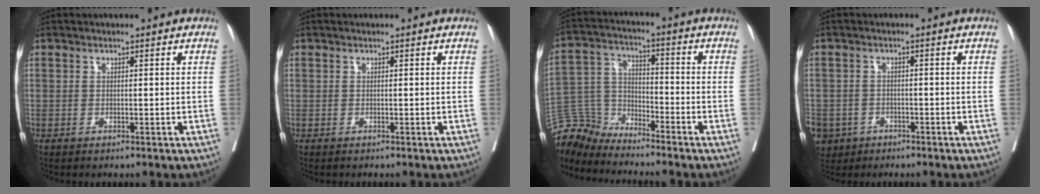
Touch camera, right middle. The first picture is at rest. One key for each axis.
{"total": 0.0}
{"total": 7.4, "fx": -7.1, "fy": 0.4, "fz": -1.7, "tx": 0.021, "ty": 0.024, "tz": -0.147}
{"total": 8.2, "fx": -4.2, "fy": 6.8, "fz": 1.9, "tx": -0.064, "ty": 0.003, "tz": -0.067}